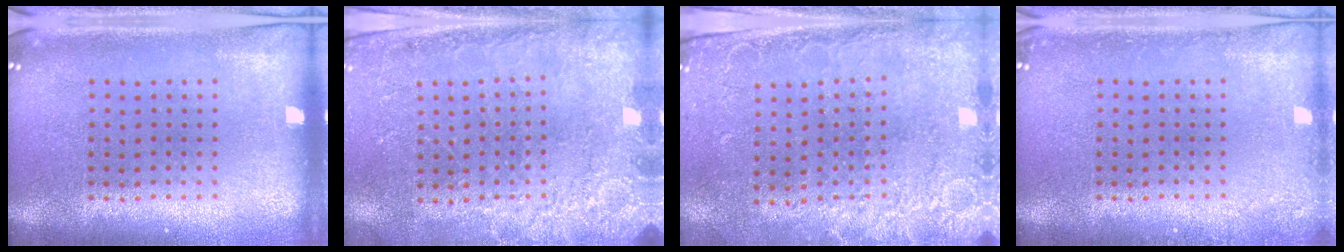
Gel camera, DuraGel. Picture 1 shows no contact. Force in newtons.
{"total": 2.5, "press": 2.3, "slide": 0.8}
{"total": 2.6, "press": 2.1, "slide": 1.5}
{"total": 1.1, "press": 1.1, "slide": 0.1}